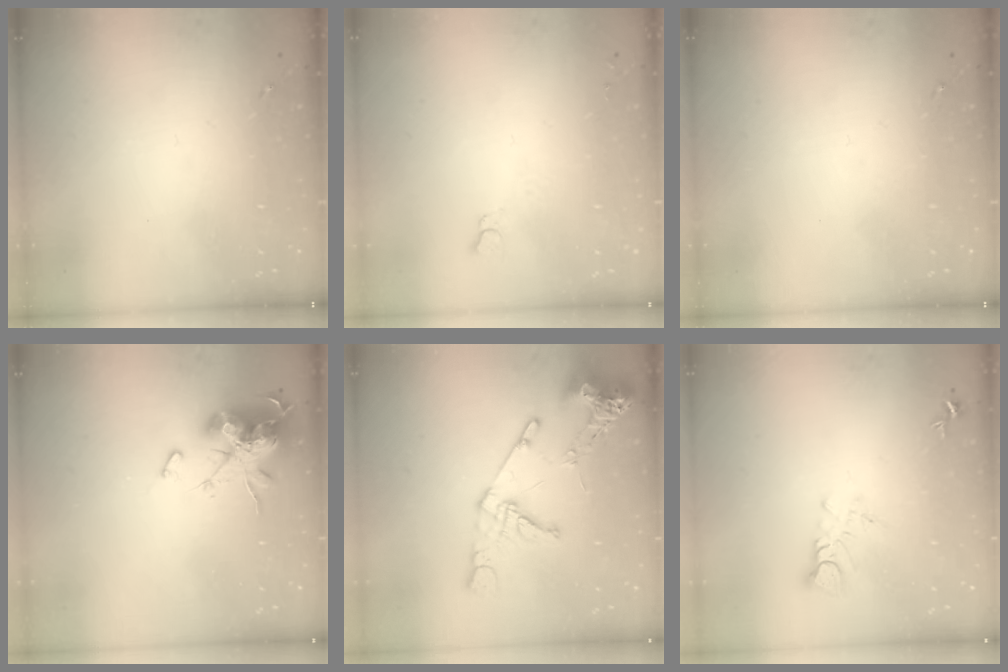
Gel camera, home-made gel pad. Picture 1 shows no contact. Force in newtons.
{"total": 2.7, "press": 2.7, "slide": 0.3}
{"total": 0.0}
{"total": 16.7, "press": 16.7, "slide": 0.1}
{"total": 15.7, "press": 15.5, "slide": 1.9}
{"total": 4.4, "press": 4.4, "slide": 0.3}